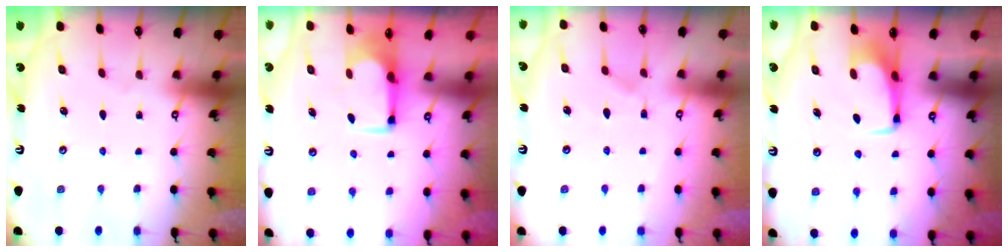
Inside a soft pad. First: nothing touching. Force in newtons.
{"total": 1.9, "press": 1.6, "slide": 1.0}
{"total": 1.7, "press": 1.1, "slide": 1.2}
{"total": 3.3, "press": 3.3, "slide": 0.4}